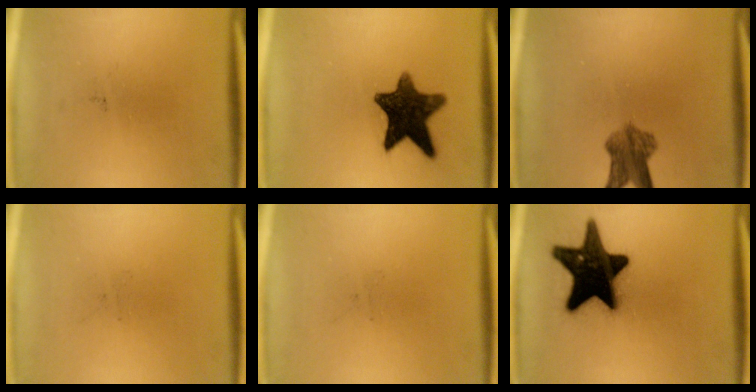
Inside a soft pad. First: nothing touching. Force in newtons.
{"total": 12.2}
{"total": 5.7}
{"total": 0.0}
{"total": 0.0}
{"total": 18.9}